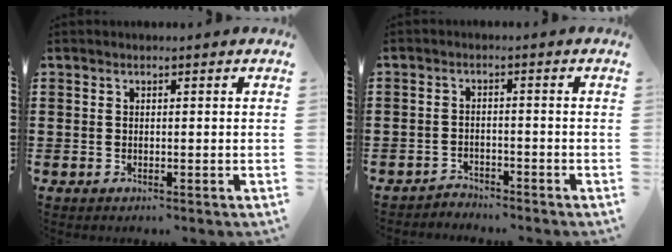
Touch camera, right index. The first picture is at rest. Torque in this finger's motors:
{"motor_torque": [-1.10, -1.04, -0.07, -0.10]}